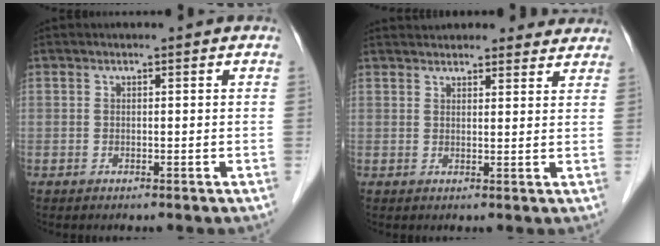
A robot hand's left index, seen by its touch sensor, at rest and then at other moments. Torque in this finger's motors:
{"motor_torque": [0.97, -1.16, 0.38, 0.12]}